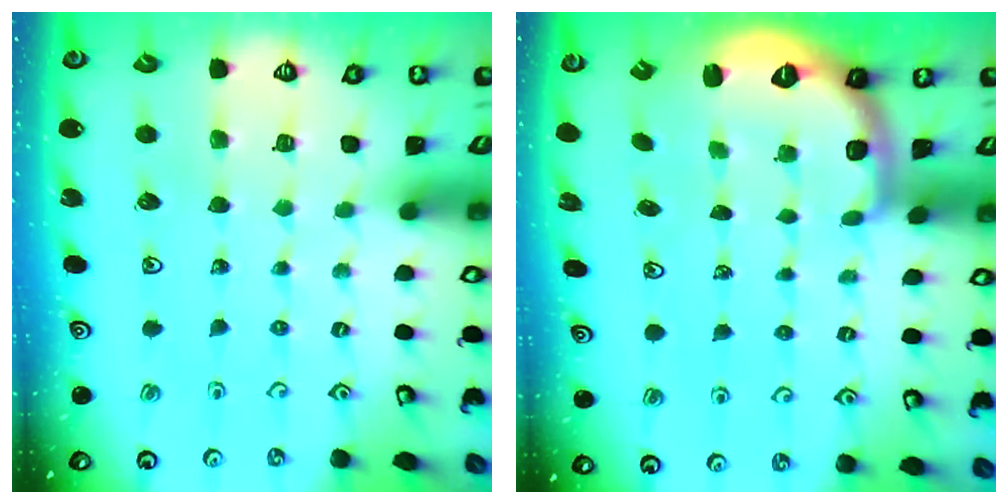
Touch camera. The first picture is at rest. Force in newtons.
{"total": 2.5, "press": 2.0, "slide": 1.5}